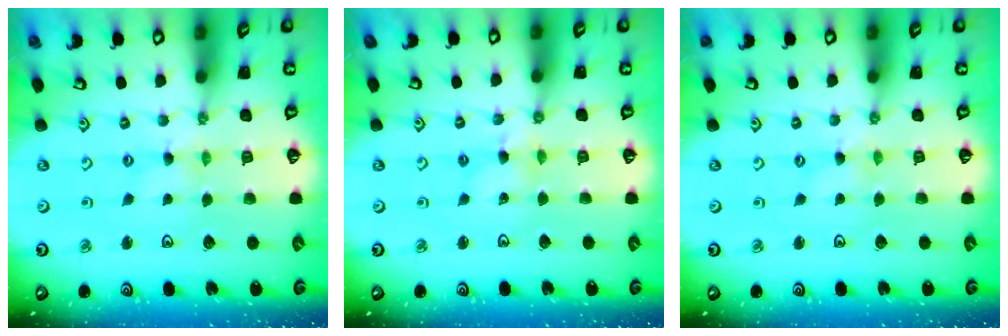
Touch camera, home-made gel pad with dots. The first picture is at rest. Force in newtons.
{"total": 2.7, "press": 2.7, "slide": 0.2}
{"total": 0.0}